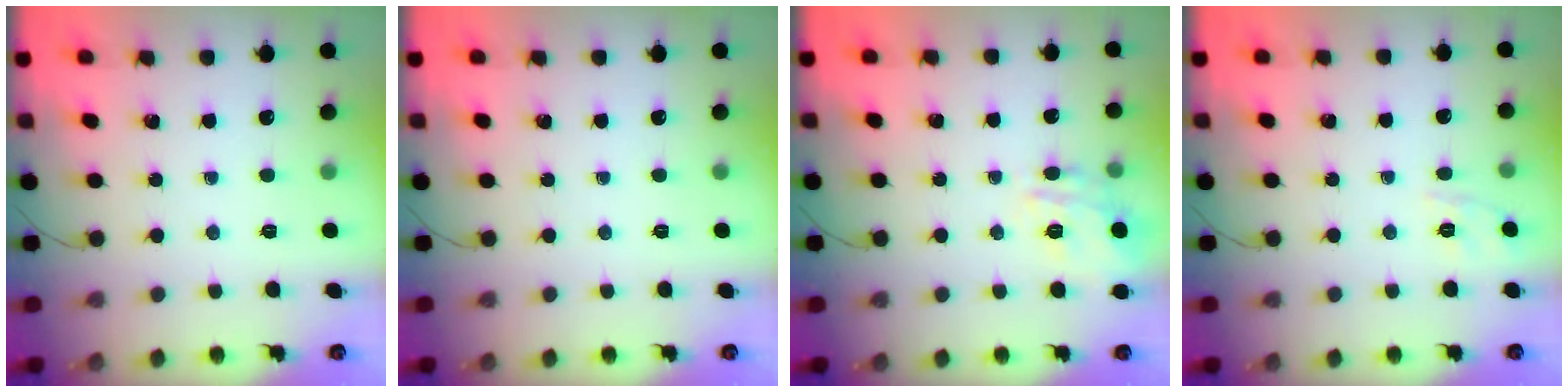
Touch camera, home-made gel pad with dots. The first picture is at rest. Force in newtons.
{"total": 0.0}
{"total": 14.1, "press": 14.1, "slide": 0.6}
{"total": 1.8, "press": 0.5, "slide": 1.7}